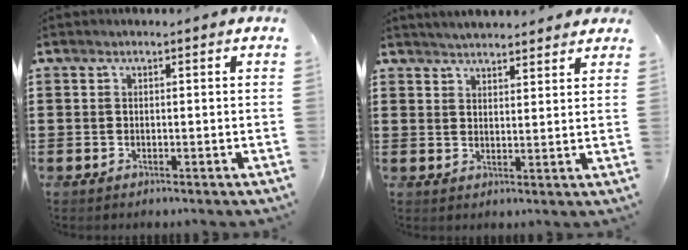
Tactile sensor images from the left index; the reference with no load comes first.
{"total": 3.0, "force": [3.0, 0.0, 0.1], "torque": [-0.011, -0.008, 0.056]}